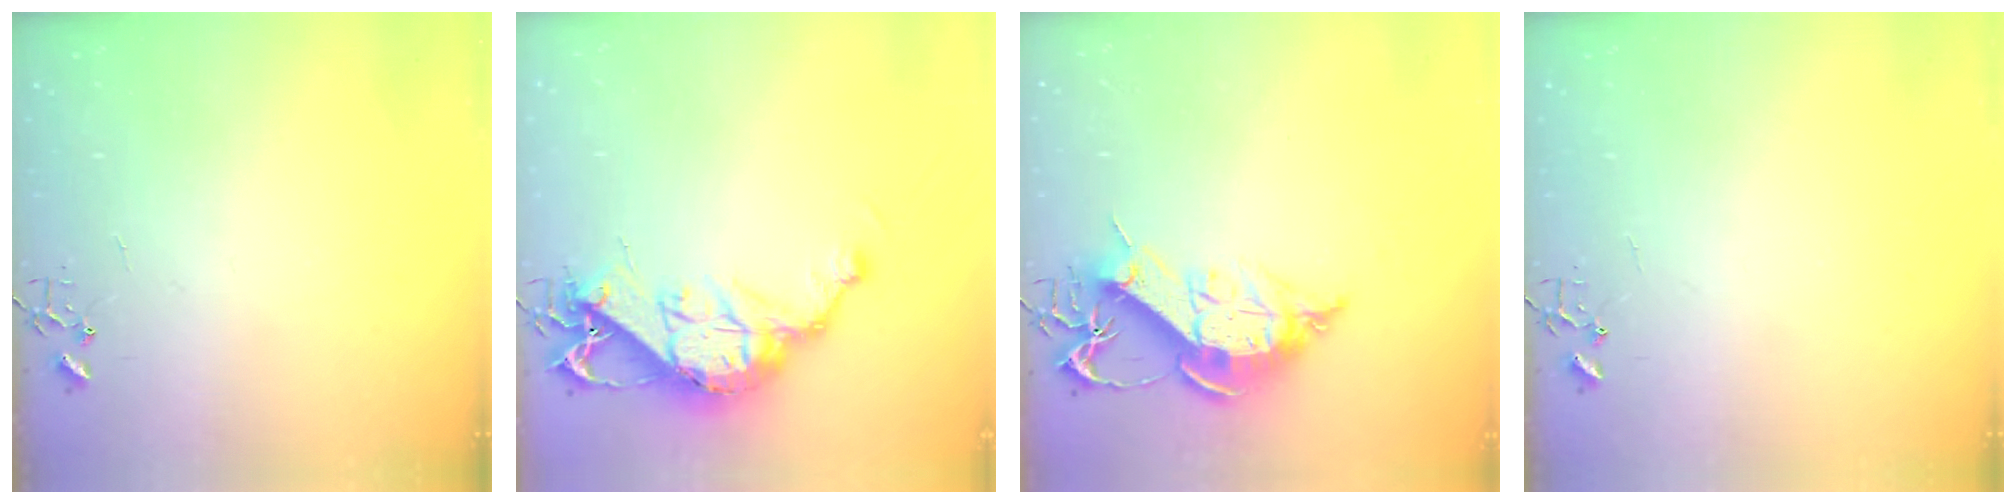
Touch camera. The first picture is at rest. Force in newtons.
{"total": 14.9, "press": 14.8, "slide": 1.0}
{"total": 14.4, "press": 14.4, "slide": 1.2}
{"total": 0.0}